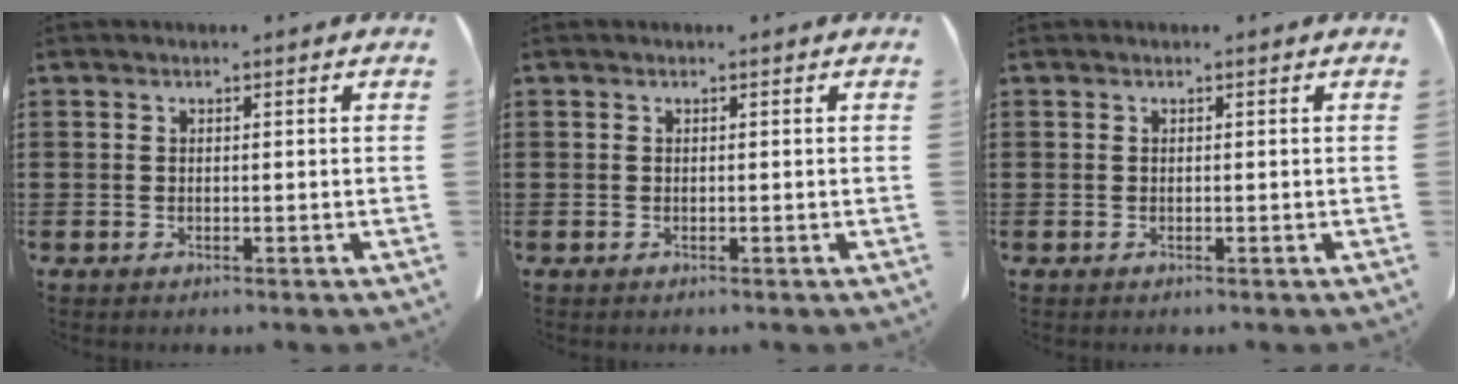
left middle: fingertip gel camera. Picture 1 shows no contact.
{"total": 0.0}
{"total": 0.0}